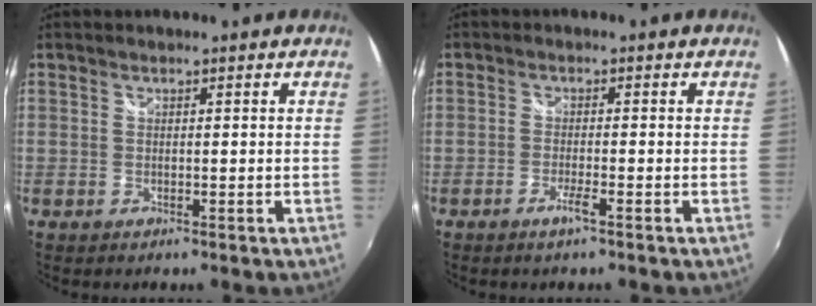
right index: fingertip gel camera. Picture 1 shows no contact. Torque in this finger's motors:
{"motor_torque": [0.73, 0.59, 0.12, 0.06]}